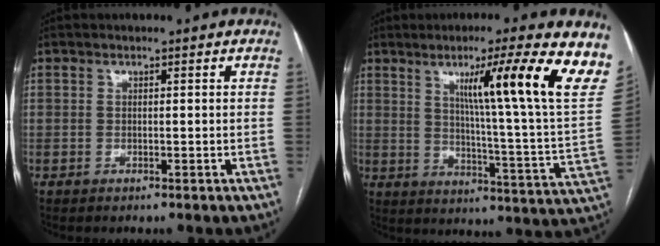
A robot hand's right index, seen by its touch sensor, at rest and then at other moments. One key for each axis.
{"total": 21.4, "fx": 12.3, "fy": -1.3, "fz": 17.5, "tx": -0.213, "ty": -0.030, "tz": 0.159}